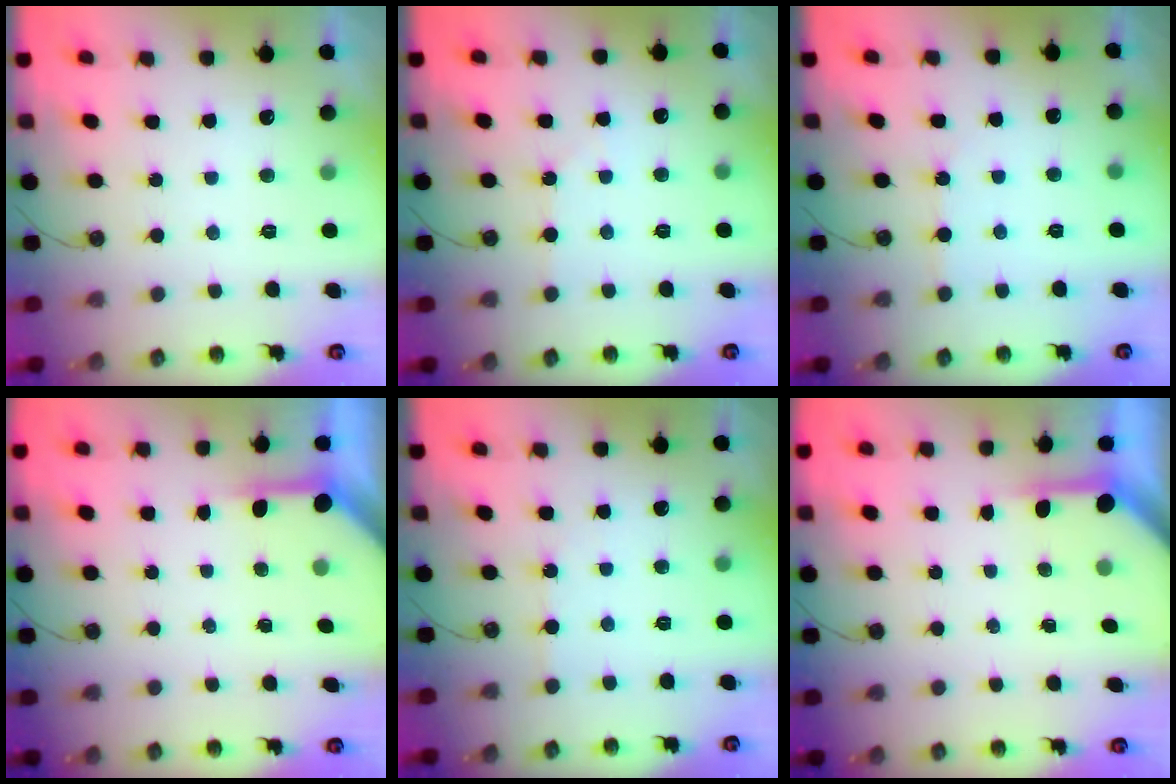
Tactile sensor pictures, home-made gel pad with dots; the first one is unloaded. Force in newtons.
{"total": 3.9, "press": 3.8, "slide": 0.7}
{"total": 2.6, "press": 2.6, "slide": 0.4}
{"total": 3.9, "press": 3.8, "slide": 0.5}
{"total": 2.5, "press": 2.4, "slide": 0.5}
{"total": 3.8, "press": 3.8, "slide": 0.4}